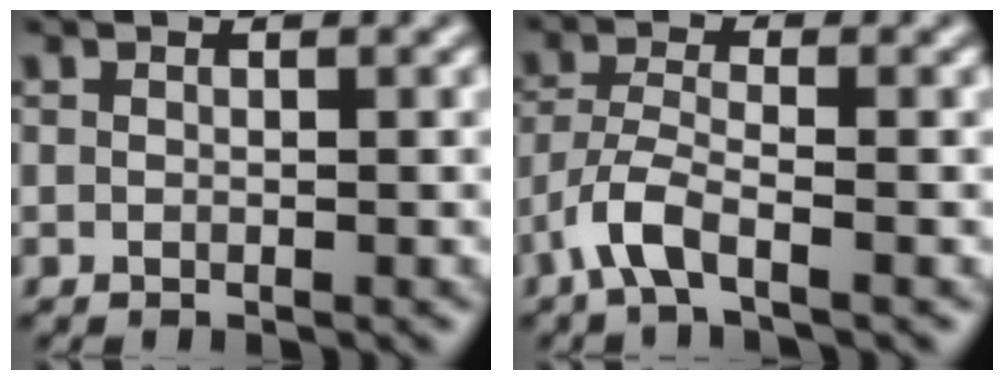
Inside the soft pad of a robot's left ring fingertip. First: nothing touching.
{"total": 3.7, "force": [-2.2, 0.9, 2.8], "torque": [-0.063, 0.002, -0.056]}